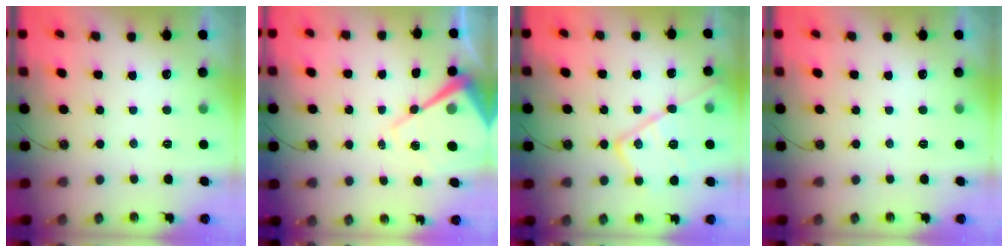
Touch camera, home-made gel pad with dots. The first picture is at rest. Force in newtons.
{"total": 12.8, "press": 12.8, "slide": 1.3}
{"total": 17.6, "press": 17.5, "slide": 1.5}
{"total": 0.0}